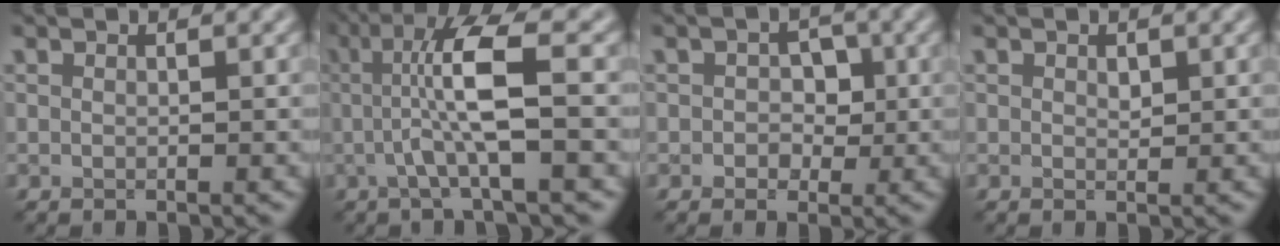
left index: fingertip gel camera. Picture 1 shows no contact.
{"total": 6.4, "force": [0.2, 1.1, 6.3], "torque": [-0.123, 0.006, 0.003]}
{"total": 2.3, "force": [-0.1, 2.0, 1.2], "torque": [-0.004, 0.000, -0.010]}
{"total": 0.8, "force": [0.3, 0.4, 0.5], "torque": [-0.008, -0.001, 0.007]}